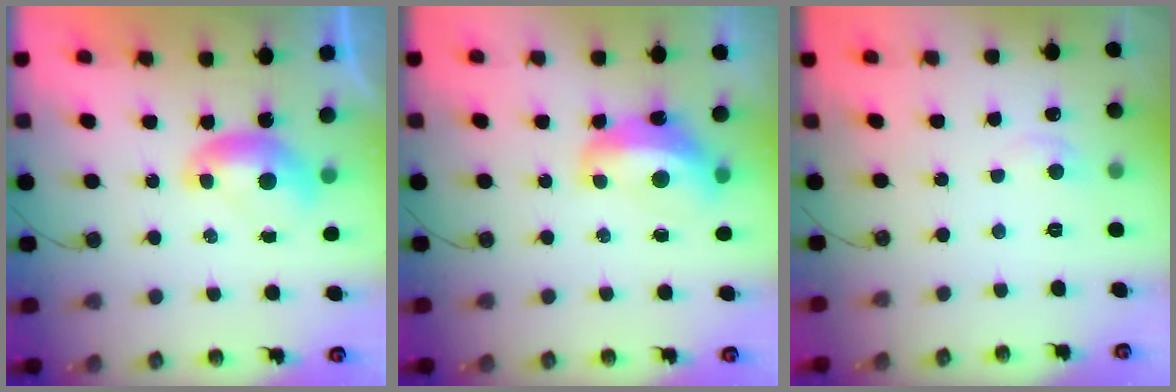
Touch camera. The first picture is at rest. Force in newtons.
{"total": 7.2, "press": 7.2, "slide": 0.8}
{"total": 0.7, "press": 0.2, "slide": 0.7}